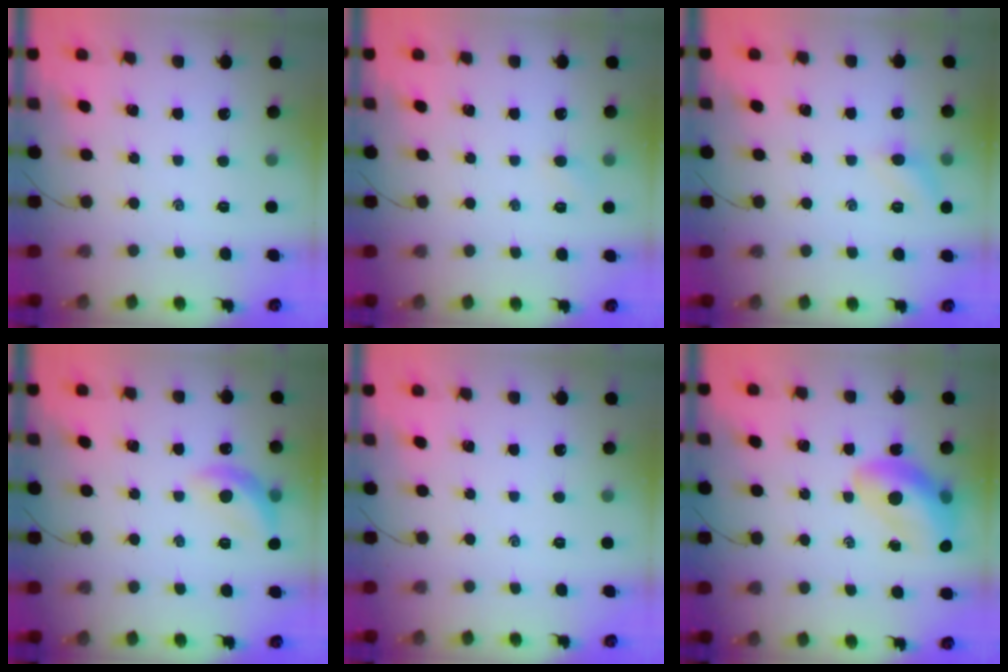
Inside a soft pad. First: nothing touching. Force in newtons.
{"total": 2.2, "press": 2.1, "slide": 0.6}
{"total": 7.1, "press": 6.9, "slide": 1.4}
{"total": 10.8, "press": 10.7, "slide": 1.1}
{"total": 0.0}
{"total": 15.1, "press": 14.7, "slide": 3.6}